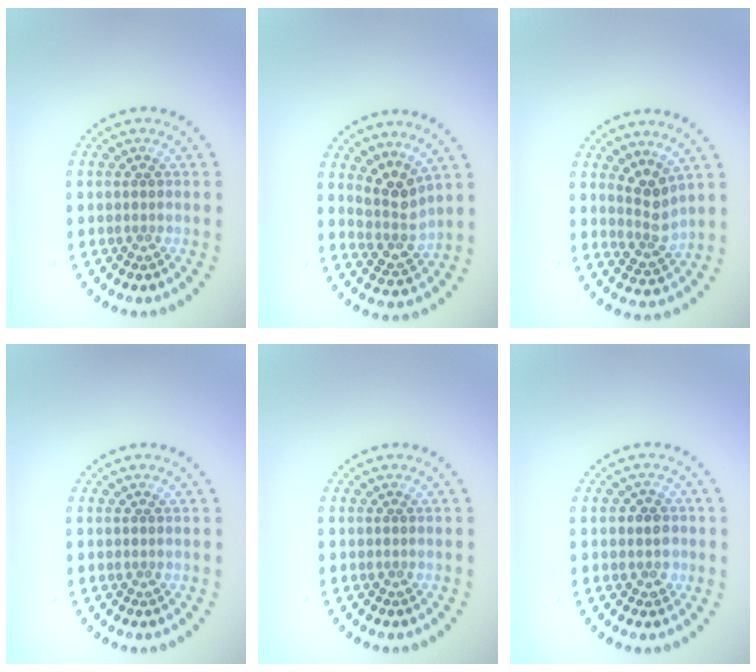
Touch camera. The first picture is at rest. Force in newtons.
{"total": 3.0, "press": 2.3, "slide": 2.0}
{"total": 2.7, "press": 2.1, "slide": 1.8}
{"total": 0.0}
{"total": 0.0}
{"total": 1.9, "press": 1.9, "slide": 0.6}